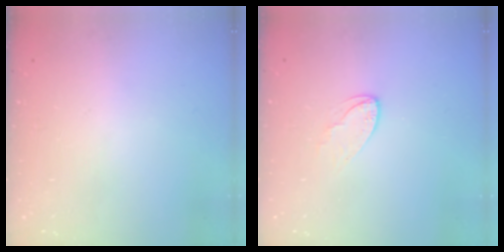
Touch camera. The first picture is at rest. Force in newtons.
{"total": 3.3, "press": 3.3, "slide": 0.2}